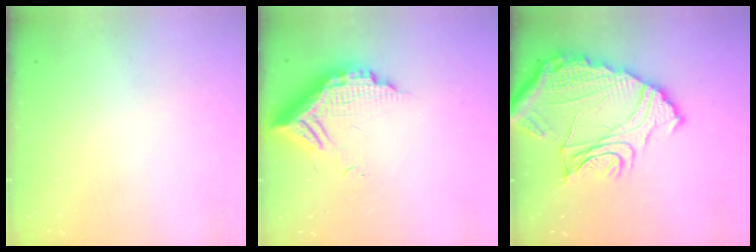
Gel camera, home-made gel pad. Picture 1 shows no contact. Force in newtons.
{"total": 14.2, "press": 14.1, "slide": 1.4}
{"total": 22.3, "press": 22.1, "slide": 2.6}